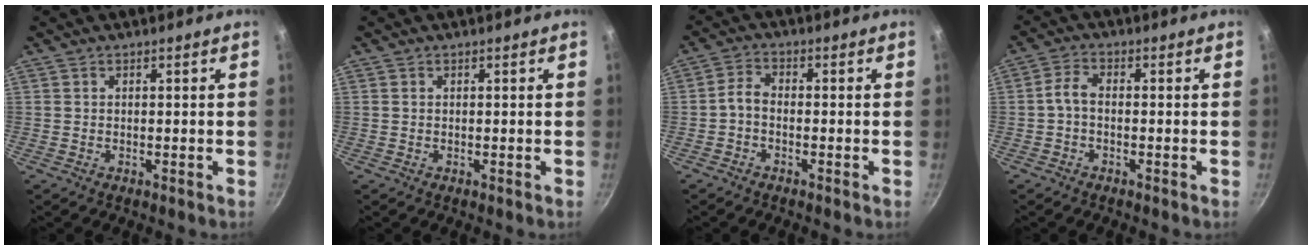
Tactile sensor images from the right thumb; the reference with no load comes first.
{"total": 0.0}
{"total": 3.0, "force": [-1.4, 1.5, 2.2], "torque": [-0.054, 0.019, -0.038]}
{"total": 3.2, "force": [-0.9, 1.4, 2.7], "torque": [-0.065, 0.016, -0.027]}